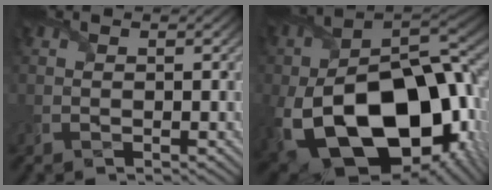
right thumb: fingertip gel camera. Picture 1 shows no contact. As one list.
[{"total": 22.8, "force": [-6.5, 14.7, 16.2], "torque": [-0.322, -0.052, -0.070]}]